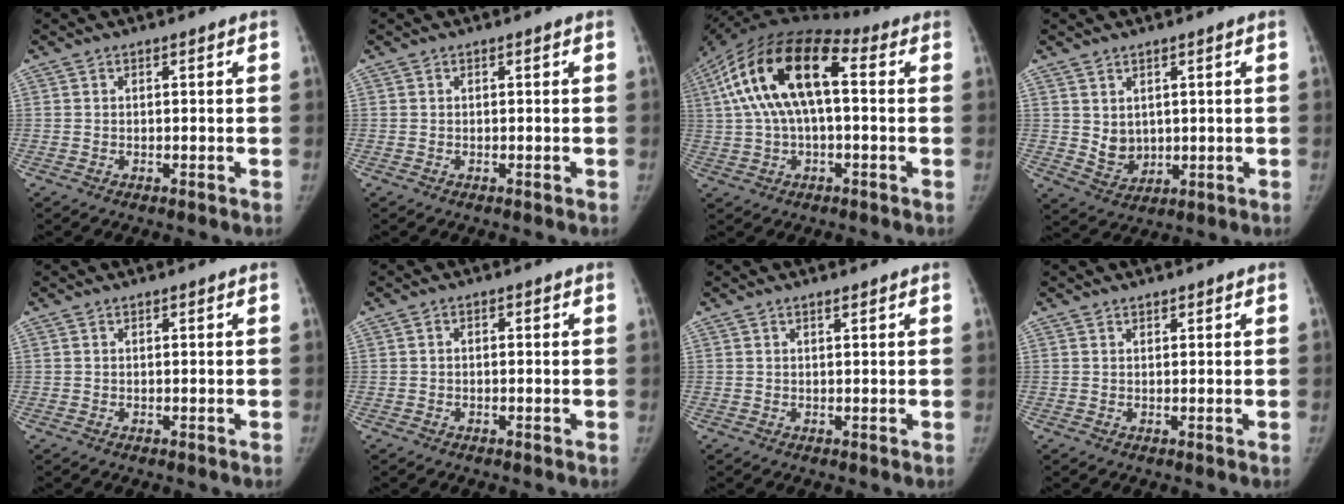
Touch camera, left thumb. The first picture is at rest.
{"total": 0.0}
{"total": 18.8, "force": [3.2, 9.2, 16.1], "torque": [-0.307, 0.049, 0.042]}
{"total": 4.7, "force": [1.2, 3.9, 2.4], "torque": [-0.021, -0.018, 0.037]}
{"total": 0.0}
{"total": 0.7, "force": [-0.1, 0.5, 0.4], "torque": [0.001, 0.003, -0.007]}
{"total": 0.8, "force": [0.6, 0.1, 0.4], "torque": [-0.009, -0.004, 0.011]}
{"total": 0.8, "force": [0.6, 0.4, 0.0], "torque": [0.010, -0.005, 0.007]}